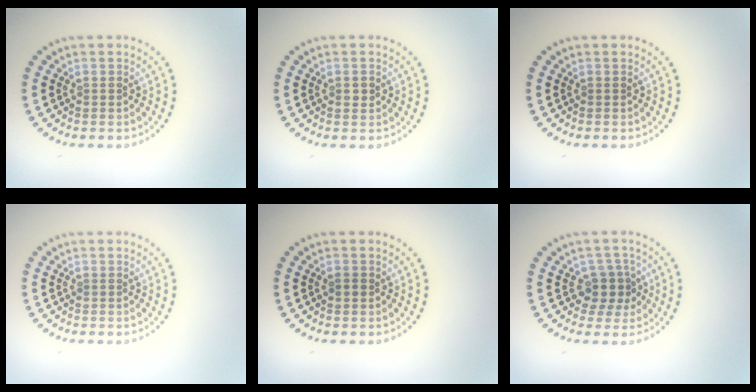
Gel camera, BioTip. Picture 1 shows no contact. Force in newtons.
{"total": 1.0, "press": 1.0, "slide": 0.1}
{"total": 0.0}
{"total": 0.0}
{"total": 0.8, "press": 0.8, "slide": 0.3}
{"total": 2.6, "press": 2.1, "slide": 1.5}